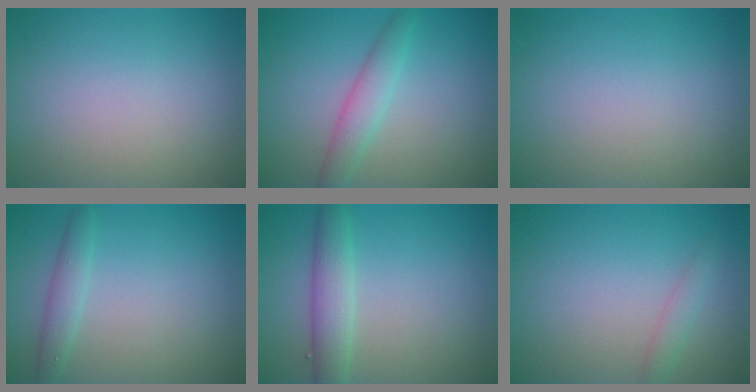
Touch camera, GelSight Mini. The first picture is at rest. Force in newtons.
{"total": 2.7, "press": 2.7, "slide": 0.0}
{"total": 0.0}
{"total": 1.8, "press": 1.8, "slide": 0.1}
{"total": 3.2, "press": 3.2, "slide": 0.2}
{"total": 1.3, "press": 1.3, "slide": 0.0}